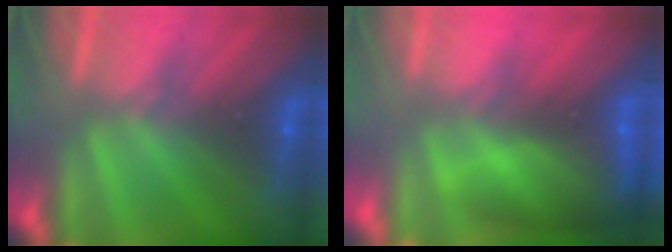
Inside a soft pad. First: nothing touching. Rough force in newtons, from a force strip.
{"total": 9.0}